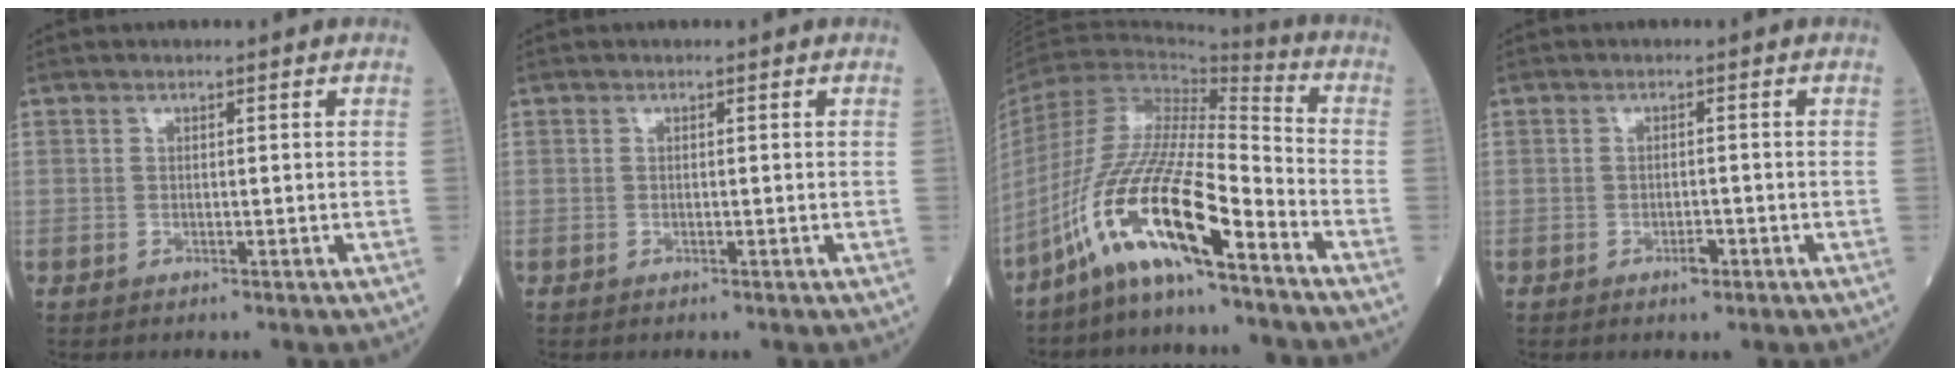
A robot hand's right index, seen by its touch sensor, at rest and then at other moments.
{"total": 0.0}
{"total": 16.3, "force": [-10.2, 2.0, 12.6], "torque": [-0.254, -0.007, -0.192]}
{"total": 1.5, "force": [-1.0, 0.6, 1.0], "torque": [-0.013, 0.001, -0.016]}